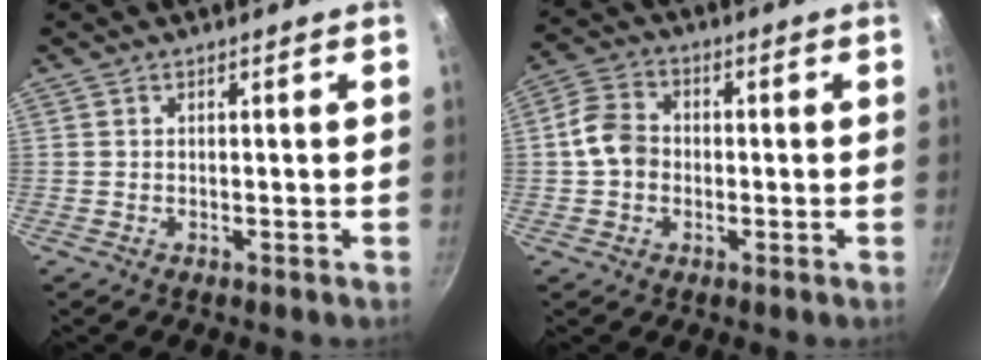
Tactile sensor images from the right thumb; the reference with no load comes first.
{"total": 6.9, "force": [-0.6, 5.6, 4.1], "torque": [-0.057, 0.019, -0.024]}